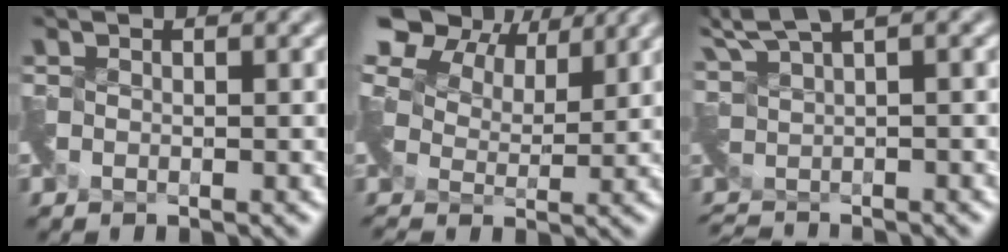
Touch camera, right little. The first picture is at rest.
{"total": 8.9, "force": [6.3, 4.3, 4.5], "torque": [-0.129, 0.035, 0.098]}
{"total": 2.6, "force": [0.9, 0.7, 2.3], "torque": [-0.056, -0.012, 0.021]}